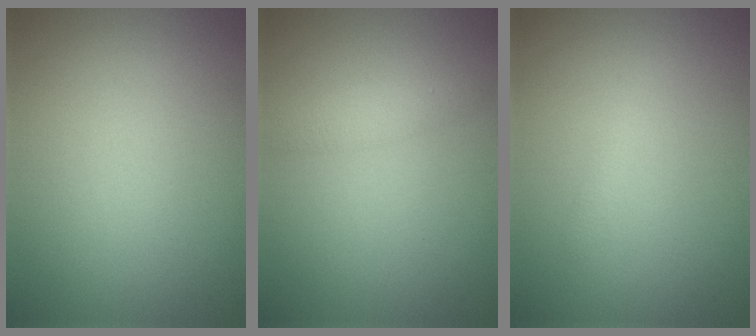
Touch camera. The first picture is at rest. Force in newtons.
{"total": 1.6, "press": 1.6, "slide": 0.0}
{"total": 0.7, "press": 0.7, "slide": 0.0}